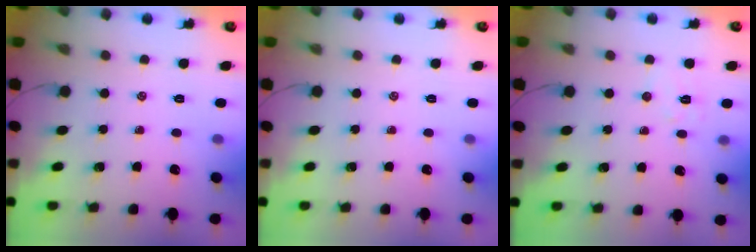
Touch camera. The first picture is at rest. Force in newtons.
{"total": 0.0}
{"total": 6.0, "press": 6.0, "slide": 0.7}